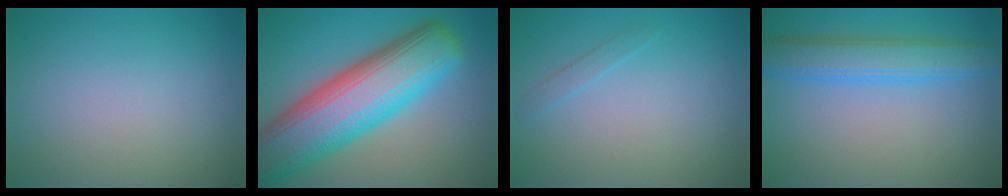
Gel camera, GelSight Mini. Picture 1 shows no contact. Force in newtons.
{"total": 11.7, "press": 11.7, "slide": 0.8}
{"total": 0.7, "press": 0.7, "slide": 0.0}
{"total": 4.5, "press": 4.5, "slide": 0.2}